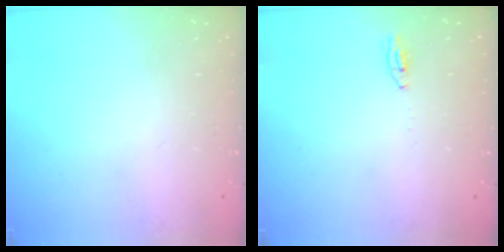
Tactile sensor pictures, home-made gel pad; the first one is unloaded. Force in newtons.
{"total": 2.0, "press": 2.0, "slide": 0.2}